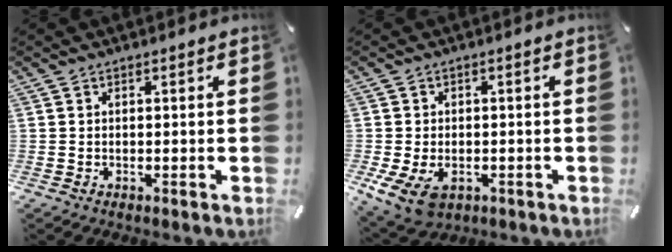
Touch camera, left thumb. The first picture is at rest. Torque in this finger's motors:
{"motor_torque": [1.09, 1.31, 0.30, -0.15, 0.23]}